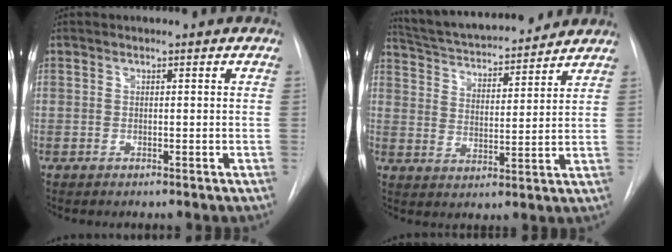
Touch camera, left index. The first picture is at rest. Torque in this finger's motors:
{"motor_torque": [0.14, -0.41, 0.48, 0.05]}